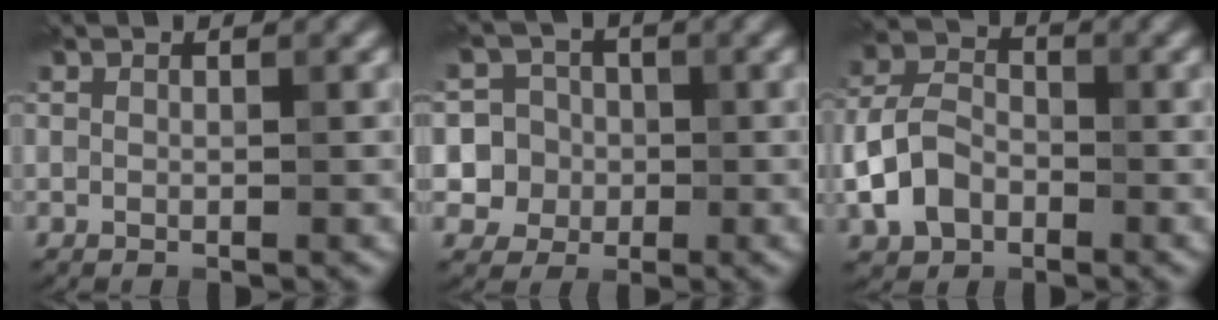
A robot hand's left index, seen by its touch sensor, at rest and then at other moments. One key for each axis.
{"total": 6.5, "fx": -0.6, "fy": 6.4, "fz": 1.3, "tx": -0.005, "ty": 0.017, "tz": -0.022}
{"total": 5.2, "fx": -1.8, "fy": 3.7, "fz": 3.0, "tx": -0.064, "ty": 0.004, "tz": -0.042}